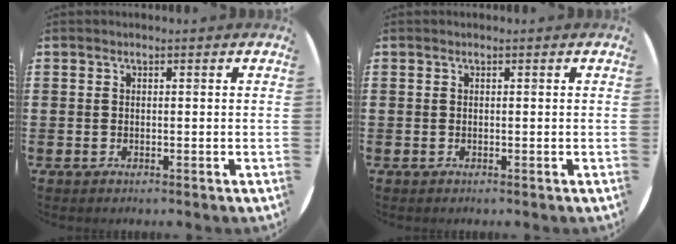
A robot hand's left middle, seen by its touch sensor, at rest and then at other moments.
{"total": 0.0}